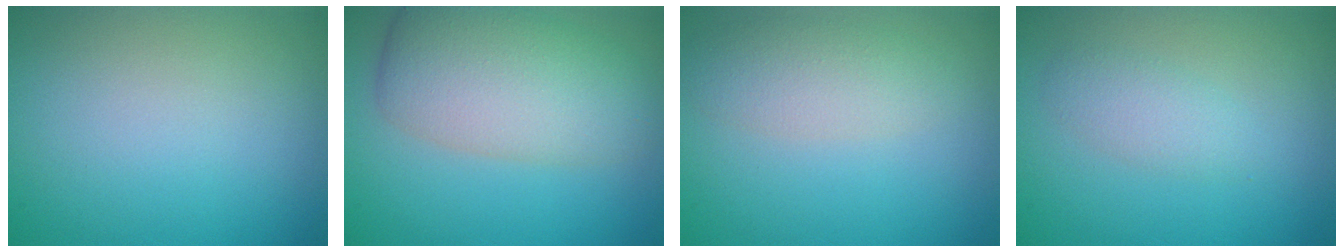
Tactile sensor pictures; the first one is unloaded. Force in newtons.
{"total": 7.5, "press": 7.5, "slide": 0.4}
{"total": 3.1, "press": 3.1, "slide": 0.0}
{"total": 1.9, "press": 1.9, "slide": 0.0}